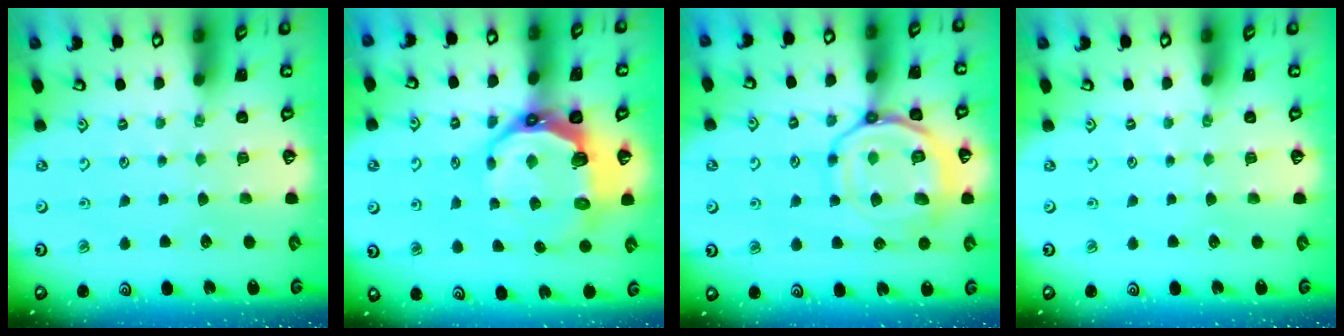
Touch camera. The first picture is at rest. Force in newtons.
{"total": 11.6, "press": 10.5, "slide": 5.1}
{"total": 15.5, "press": 15.4, "slide": 1.7}
{"total": 0.0}